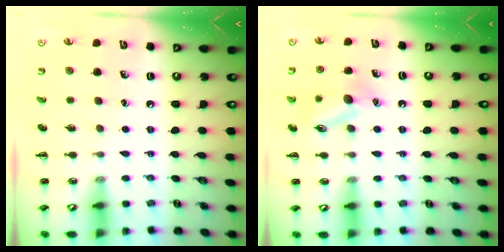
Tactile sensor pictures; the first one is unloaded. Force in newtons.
{"total": 11.6, "press": 11.6, "slide": 0.7}